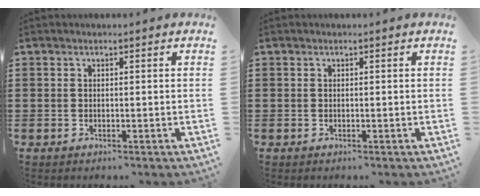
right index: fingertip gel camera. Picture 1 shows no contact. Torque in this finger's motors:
{"motor_torque": [0.00, 0.00, 0.00, 0.00]}